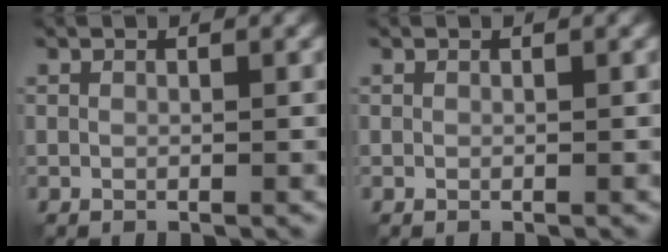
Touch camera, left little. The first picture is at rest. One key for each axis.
{"total": 0.0}